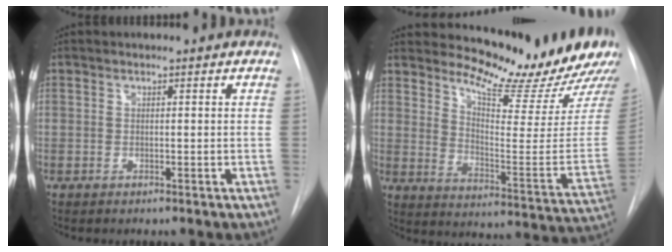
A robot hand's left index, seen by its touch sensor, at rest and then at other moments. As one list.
[{"total": 18.7, "force": [17.0, 1.2, 7.6], "torque": [-0.117, -0.120, 0.222]}]